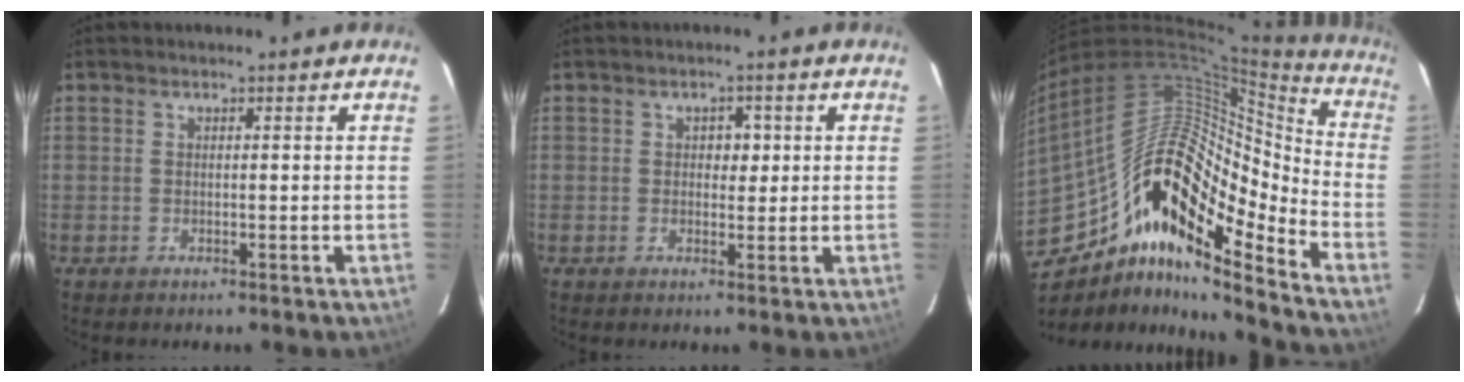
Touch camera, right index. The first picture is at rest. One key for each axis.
{"total": 2.2, "fx": 0.3, "fy": 1.9, "fz": 1.0, "tx": -0.012, "ty": 0.009, "tz": 0.004}
{"total": 21.2, "fx": -10.6, "fy": 7.6, "fz": 16.8, "tx": -0.280, "ty": -0.002, "tz": -0.202}